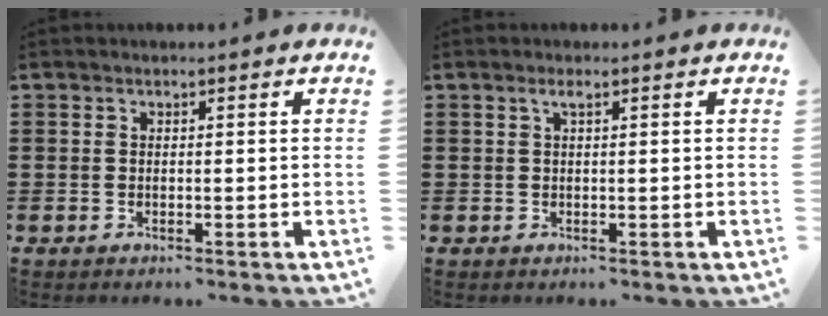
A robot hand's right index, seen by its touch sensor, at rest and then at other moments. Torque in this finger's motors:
{"motor_torque": [0.14, -0.07, 0.02, 0.02]}